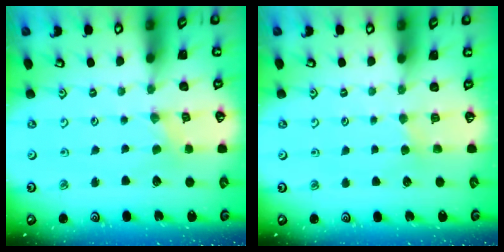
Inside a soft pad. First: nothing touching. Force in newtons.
{"total": 2.5, "press": 2.5, "slide": 0.3}